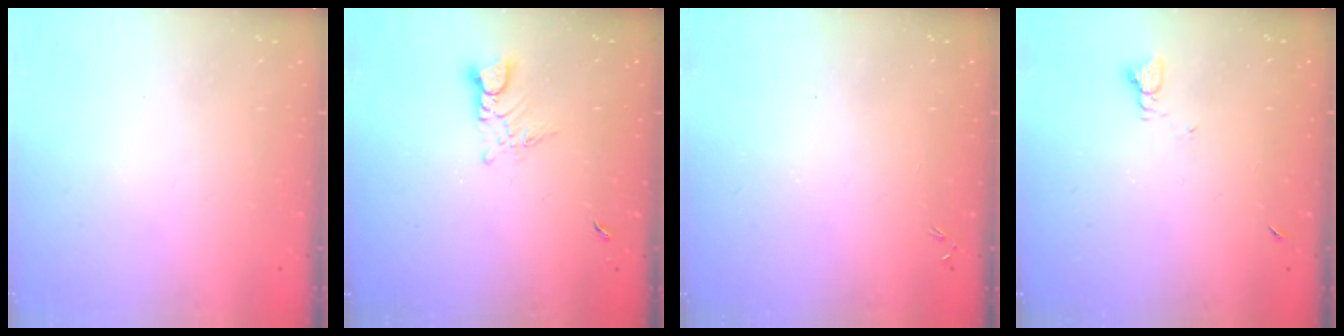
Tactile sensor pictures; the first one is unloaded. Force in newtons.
{"total": 4.0, "press": 3.9, "slide": 0.4}
{"total": 1.1, "press": 0.9, "slide": 0.5}
{"total": 2.7, "press": 2.7, "slide": 0.3}